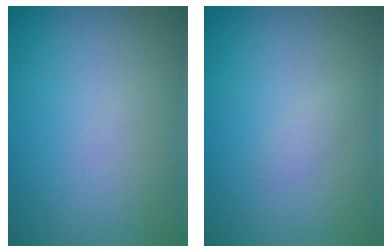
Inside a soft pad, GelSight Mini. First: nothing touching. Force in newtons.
{"total": 0.8, "press": 0.8, "slide": 0.1}